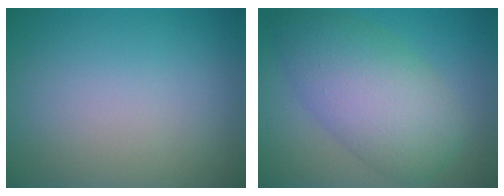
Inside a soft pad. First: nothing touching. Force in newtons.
{"total": 7.9, "press": 7.9, "slide": 0.2}